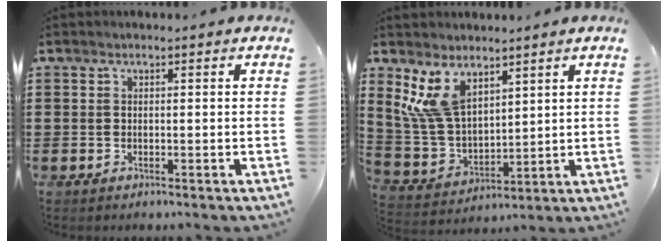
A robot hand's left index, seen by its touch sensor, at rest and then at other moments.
{"total": 9.0, "force": [5.4, 4.8, 5.3], "torque": [-0.142, -0.014, 0.102]}